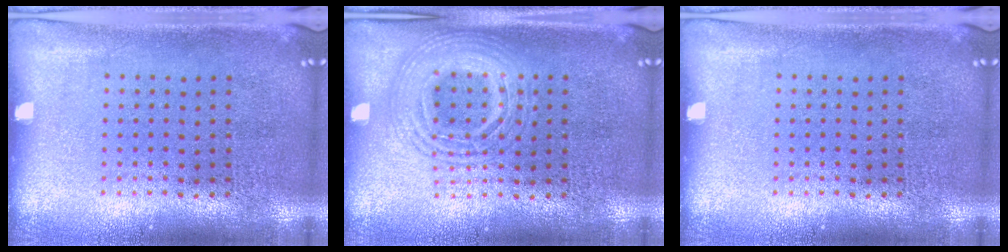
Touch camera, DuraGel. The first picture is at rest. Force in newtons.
{"total": 2.7, "press": 2.7, "slide": 0.4}
{"total": 0.0}